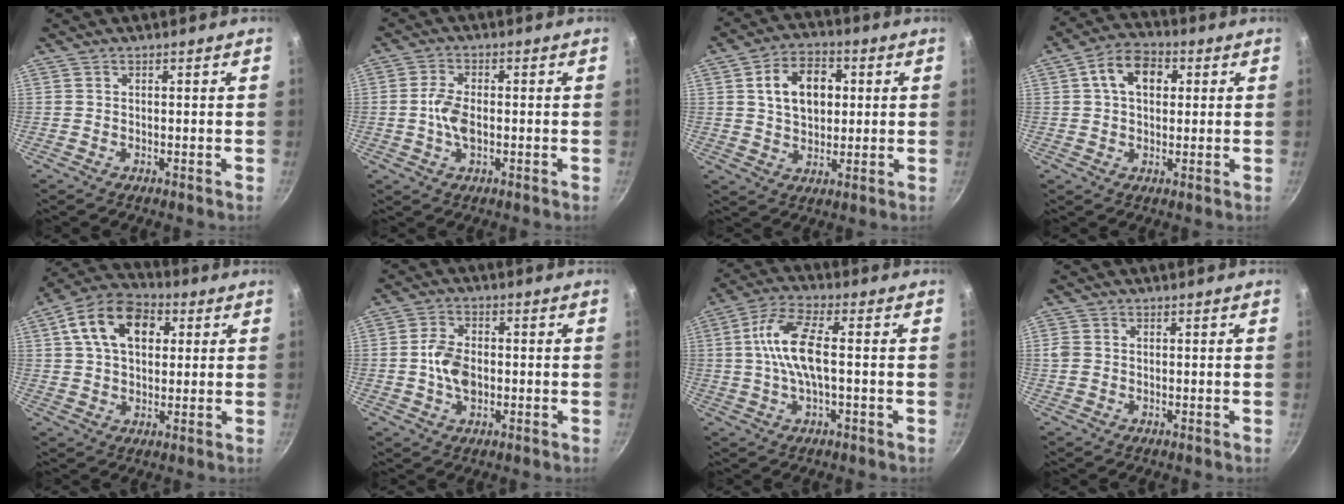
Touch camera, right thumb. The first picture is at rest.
{"total": 5.5, "force": [-0.6, 3.1, 4.5], "torque": [-0.088, 0.010, -0.016]}
{"total": 11.3, "force": [2.4, 7.8, 7.9], "torque": [-0.104, 0.006, 0.035]}
{"total": 9.1, "force": [2.4, 6.2, 6.2], "torque": [-0.081, 0.012, 0.028]}
{"total": 14.2, "force": [4.2, 9.5, 9.7], "torque": [-0.145, 0.014, 0.057]}
{"total": 7.1, "force": [-0.6, 4.8, 5.3], "torque": [-0.087, 0.011, -0.015]}
{"total": 10.6, "force": [0.2, 3.9, 9.9], "torque": [-0.200, 0.021, -0.007]}
{"total": 2.6, "force": [0.1, 2.1, 1.4], "torque": [-0.027, 0.004, 0.002]}